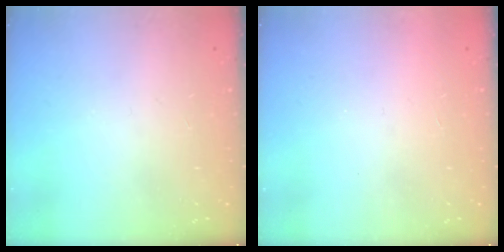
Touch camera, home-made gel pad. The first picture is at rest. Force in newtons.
{"total": 1.6, "press": 1.6, "slide": 0.1}